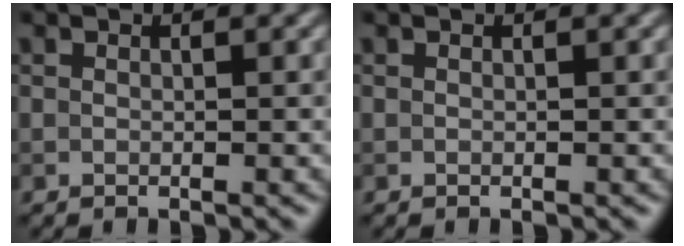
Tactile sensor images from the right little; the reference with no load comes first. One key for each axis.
{"total": 0.0}